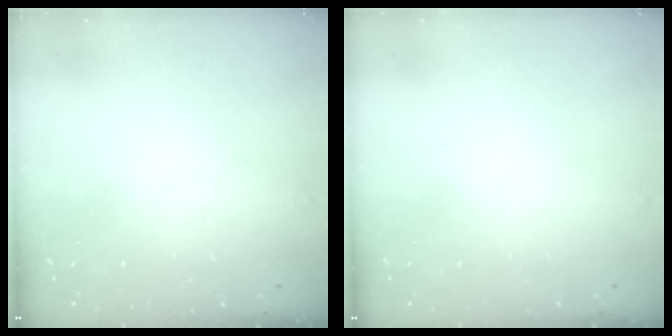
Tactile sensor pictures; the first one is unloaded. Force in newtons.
{"total": 0.0}